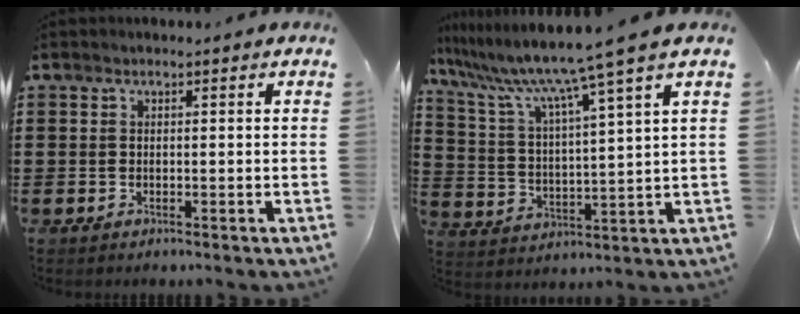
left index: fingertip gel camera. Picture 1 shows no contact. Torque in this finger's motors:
{"motor_torque": [1.55, -0.59, 1.05, 0.21]}